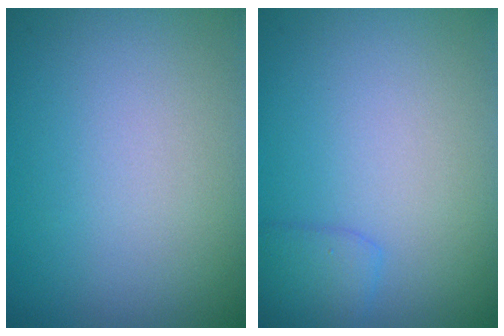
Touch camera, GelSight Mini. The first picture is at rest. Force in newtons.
{"total": 1.6, "press": 1.6, "slide": 0.1}